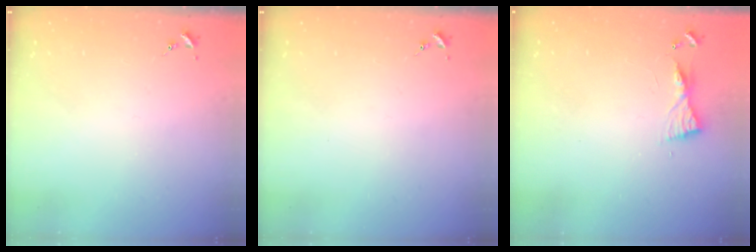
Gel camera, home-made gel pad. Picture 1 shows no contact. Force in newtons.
{"total": 0.0}
{"total": 5.6, "press": 5.6, "slide": 0.5}